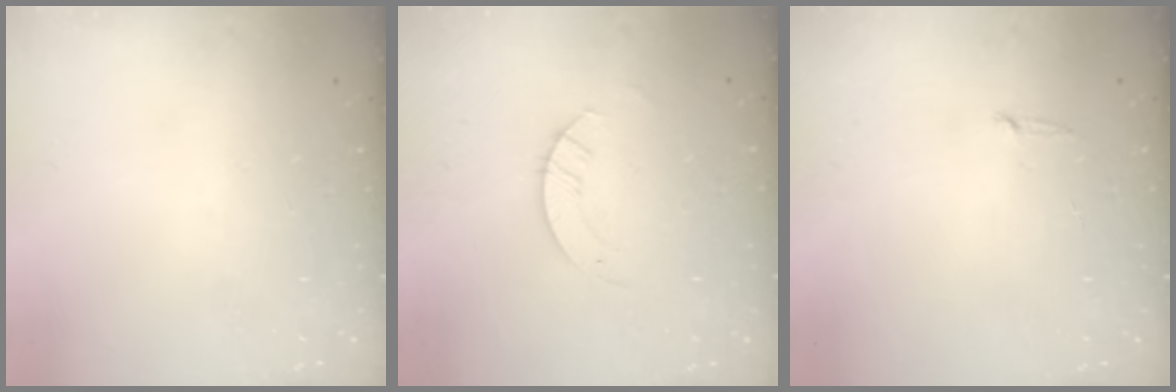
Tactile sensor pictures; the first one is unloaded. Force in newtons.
{"total": 2.9, "press": 2.9, "slide": 0.3}
{"total": 2.5, "press": 2.5, "slide": 0.2}